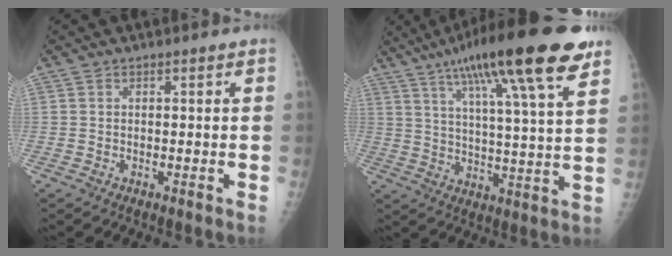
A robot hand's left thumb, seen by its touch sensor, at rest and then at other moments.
{"total": 22.9, "force": [13.6, 3.6, 18.1], "torque": [-0.282, -0.022, 0.206]}